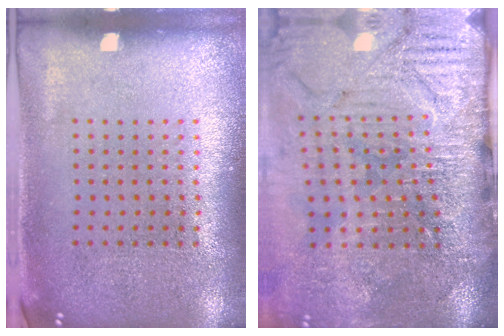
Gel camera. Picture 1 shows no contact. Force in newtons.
{"total": 4.7, "press": 4.0, "slide": 2.5}